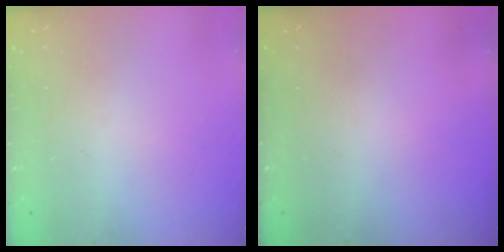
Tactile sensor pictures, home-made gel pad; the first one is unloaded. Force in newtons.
{"total": 0.0}